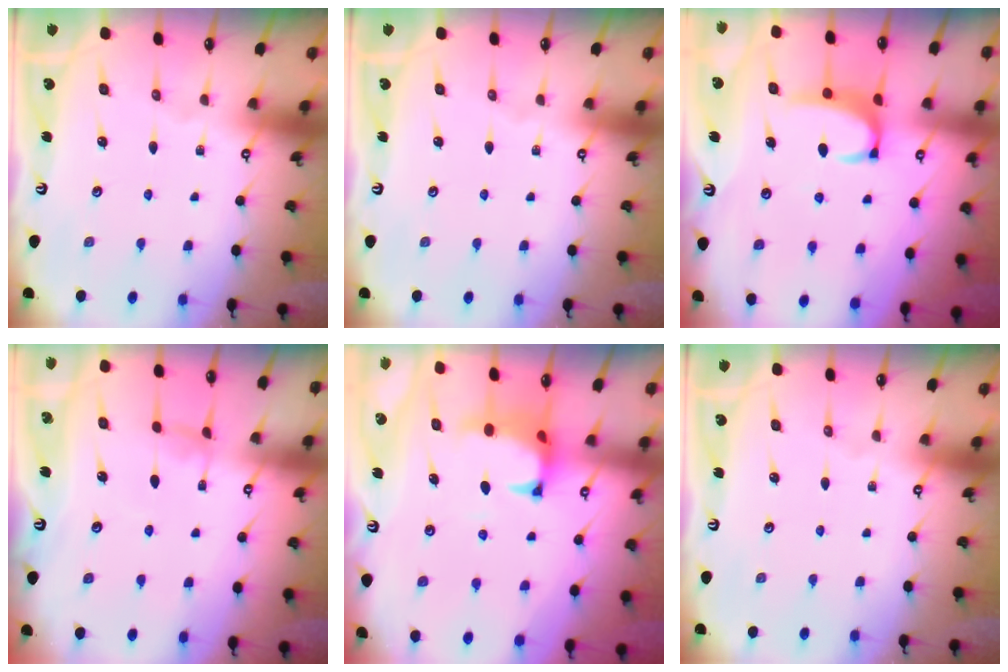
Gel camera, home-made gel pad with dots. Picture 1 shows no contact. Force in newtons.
{"total": 0.0}
{"total": 3.1, "press": 3.1, "slide": 0.5}
{"total": 1.5, "press": 1.5, "slide": 0.4}
{"total": 1.0, "press": 0.1, "slide": 1.0}
{"total": 0.0}